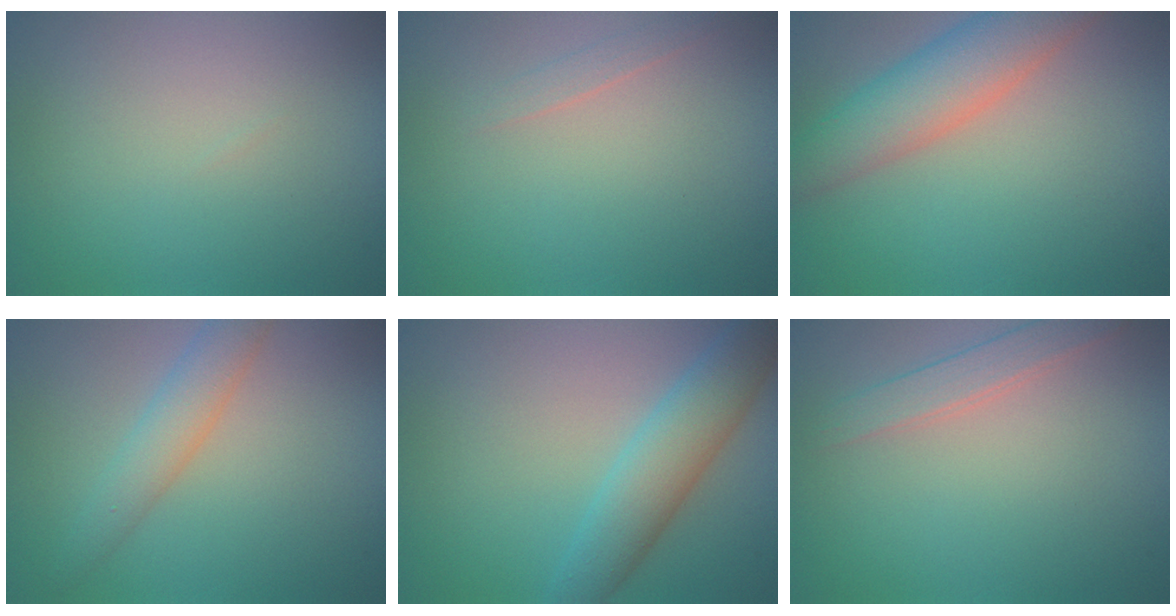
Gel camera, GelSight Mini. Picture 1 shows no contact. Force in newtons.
{"total": 0.8, "press": 0.8, "slide": 0.0}
{"total": 5.8, "press": 5.8, "slide": 0.2}
{"total": 3.2, "press": 3.2, "slide": 0.1}
{"total": 4.9, "press": 4.9, "slide": 0.1}
{"total": 2.1, "press": 2.1, "slide": 0.1}